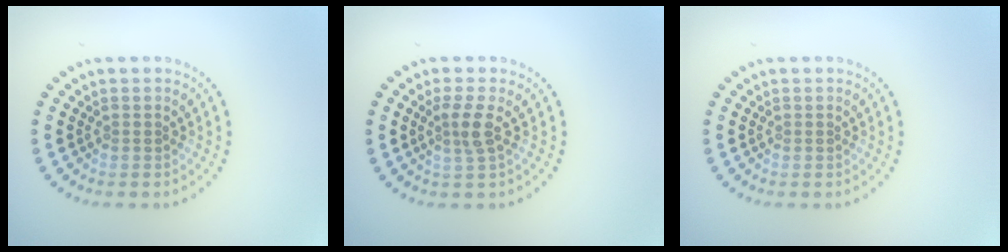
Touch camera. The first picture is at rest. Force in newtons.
{"total": 2.2, "press": 1.9, "slide": 1.1}
{"total": 0.0}